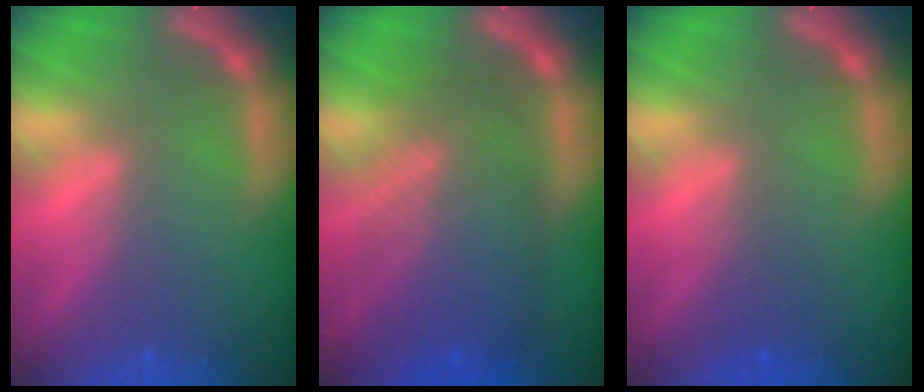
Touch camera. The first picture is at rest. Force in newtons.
{"total": 8.5}
{"total": 1.5}